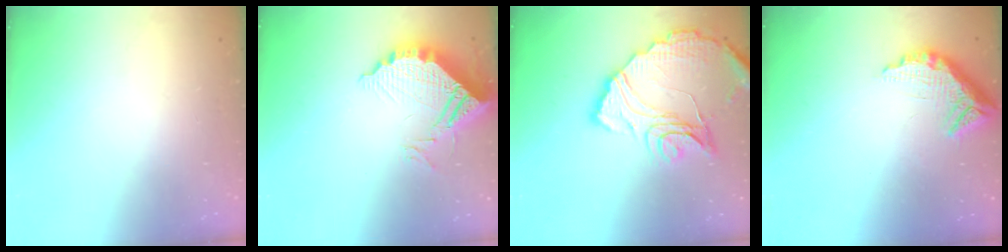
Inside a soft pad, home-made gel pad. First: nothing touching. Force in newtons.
{"total": 13.6, "press": 13.6, "slide": 1.1}
{"total": 21.9, "press": 21.8, "slide": 2.0}
{"total": 10.8, "press": 10.8, "slide": 0.8}